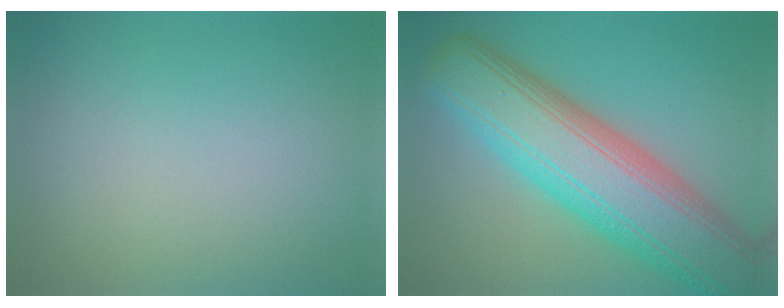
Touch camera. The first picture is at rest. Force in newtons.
{"total": 12.1, "press": 12.1, "slide": 0.7}